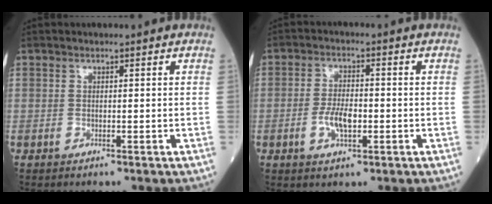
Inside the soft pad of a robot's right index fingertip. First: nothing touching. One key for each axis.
{"total": 4.8, "fx": -1.2, "fy": 1.8, "fz": 4.2, "tx": -0.085, "ty": 0.000, "tz": -0.022}